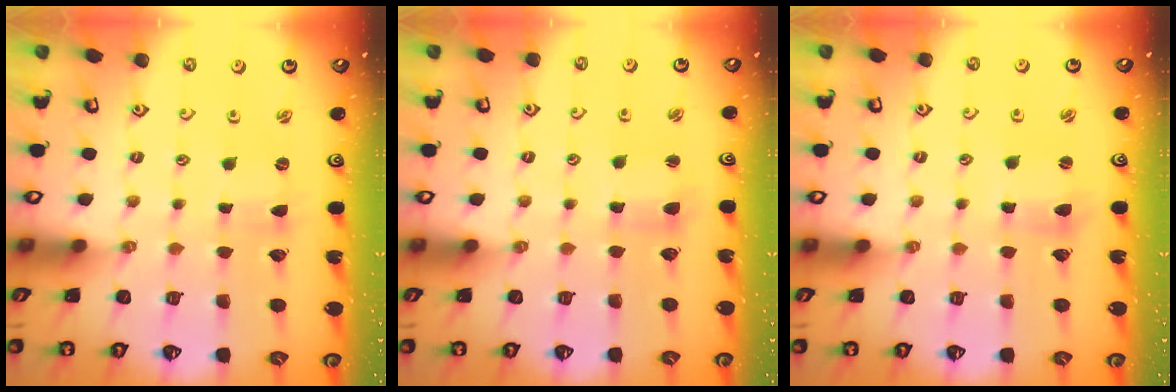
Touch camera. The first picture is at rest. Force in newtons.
{"total": 3.3, "press": 3.3, "slide": 0.4}
{"total": 2.9, "press": 2.9, "slide": 0.3}